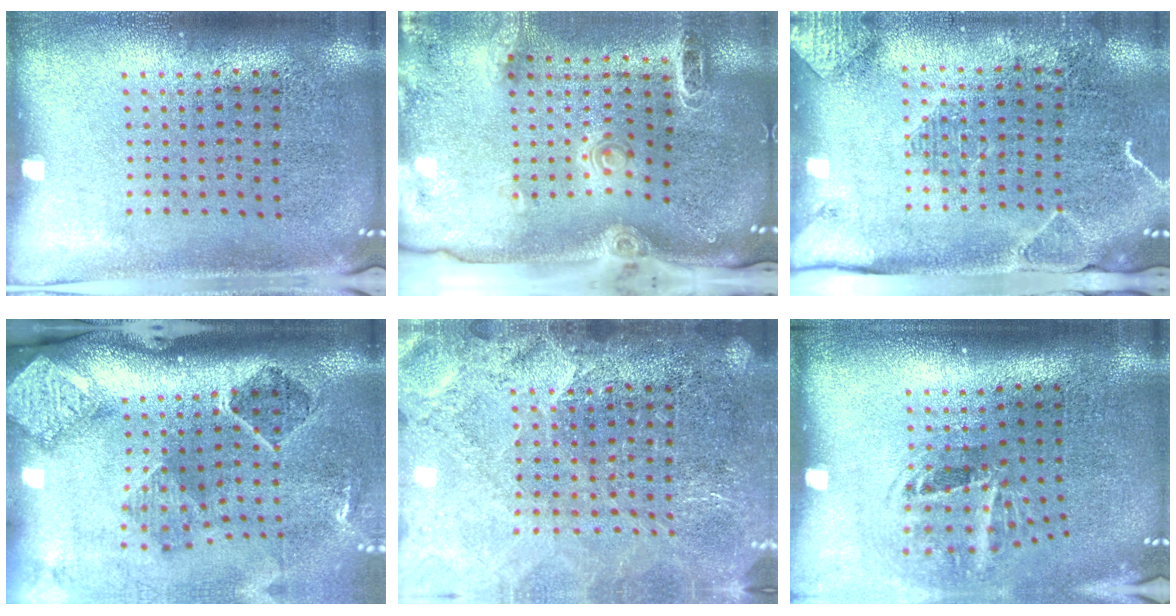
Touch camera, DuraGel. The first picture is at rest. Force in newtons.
{"total": 2.2, "press": 1.8, "slide": 1.2}
{"total": 2.0, "press": 1.9, "slide": 0.3}
{"total": 2.9, "press": 1.8, "slide": 2.2}
{"total": 3.3, "press": 3.0, "slide": 1.4}
{"total": 2.0, "press": 1.1, "slide": 1.6}